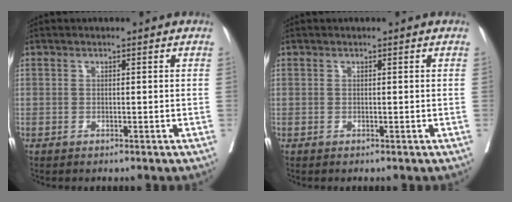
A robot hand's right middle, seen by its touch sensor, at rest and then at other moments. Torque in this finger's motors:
{"motor_torque": [0.01, 0.15, -0.01, 0.00]}